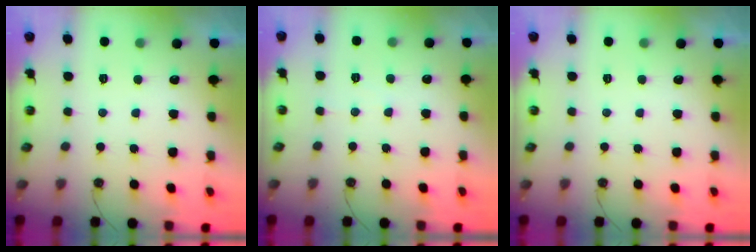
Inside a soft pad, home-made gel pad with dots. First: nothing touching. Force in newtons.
{"total": 3.9, "press": 3.9, "slide": 0.6}
{"total": 0.0}